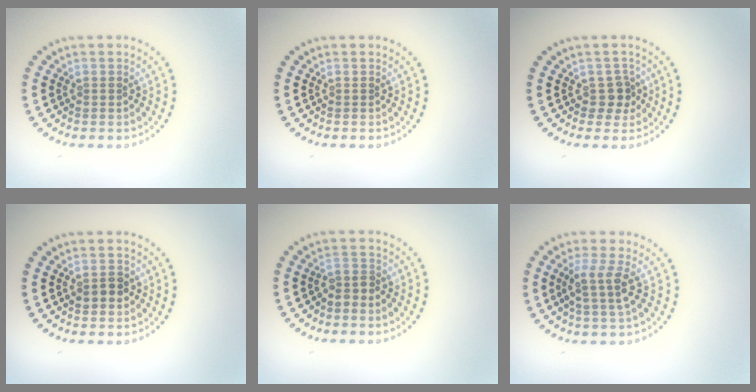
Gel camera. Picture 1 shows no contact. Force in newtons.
{"total": 0.0}
{"total": 1.7, "press": 1.4, "slide": 0.9}
{"total": 1.7, "press": 1.7, "slide": 0.2}
{"total": 1.6, "press": 1.2, "slide": 1.1}
{"total": 2.6, "press": 2.1, "slide": 1.6}